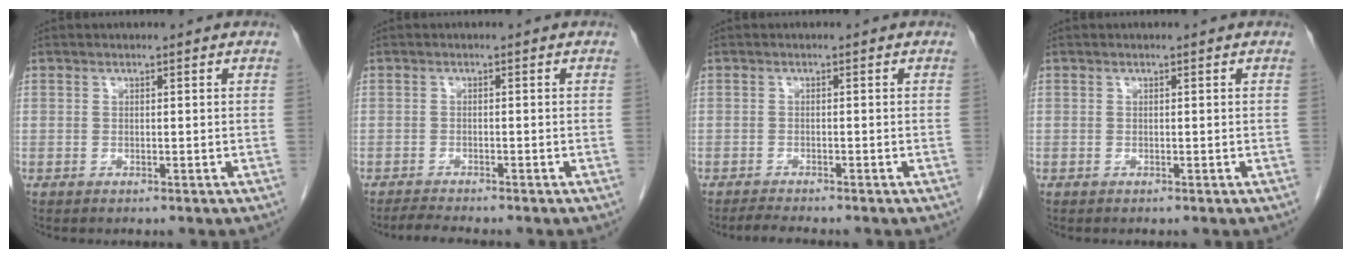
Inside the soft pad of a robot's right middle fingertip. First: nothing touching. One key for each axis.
{"total": 2.3, "fx": -2.2, "fy": -0.4, "fz": 0.6, "tx": -0.023, "ty": -0.013, "tz": -0.039}
{"total": 2.1, "fx": -2.0, "fy": -0.3, "fz": 0.7, "tx": -0.023, "ty": -0.012, "tz": -0.035}
{"total": 0.0}